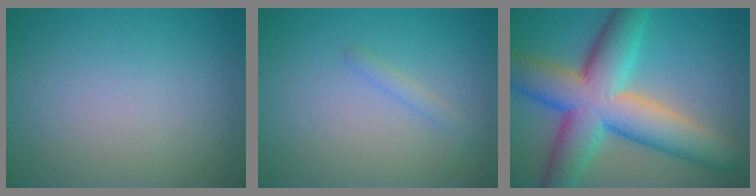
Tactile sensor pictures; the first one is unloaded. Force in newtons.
{"total": 1.1, "press": 1.1, "slide": 0.0}
{"total": 12.5, "press": 12.5, "slide": 0.8}